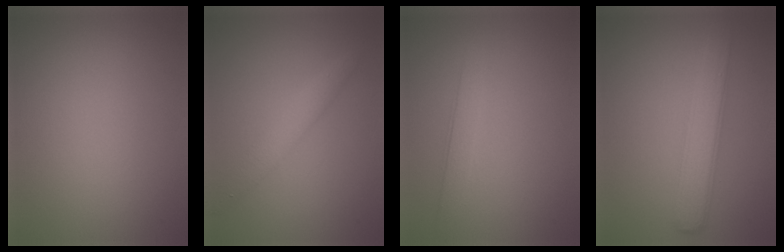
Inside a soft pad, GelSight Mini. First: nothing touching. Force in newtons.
{"total": 2.4, "press": 2.4, "slide": 0.1}
{"total": 2.2, "press": 2.2, "slide": 0.1}
{"total": 3.5, "press": 3.5, "slide": 0.0}